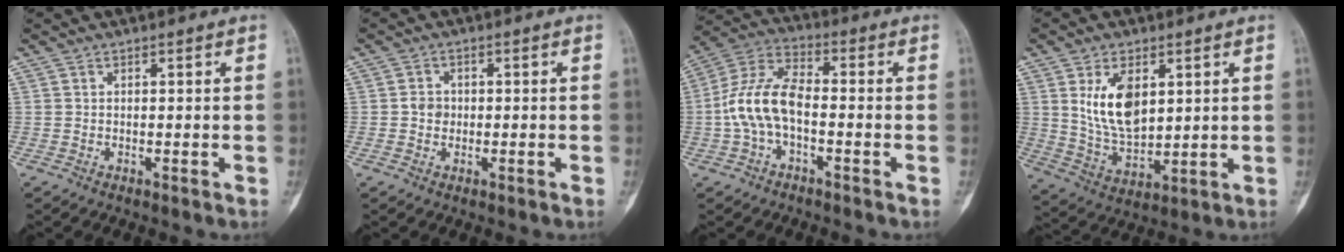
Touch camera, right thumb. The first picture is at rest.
{"total": 2.4, "force": [-0.2, 2.1, 1.1], "torque": [-0.007, 0.007, -0.008]}
{"total": 11.2, "force": [-1.9, 5.9, 9.3], "torque": [-0.191, 0.039, -0.045]}
{"total": 11.4, "force": [3.4, 6.4, 8.8], "torque": [-0.144, -0.021, 0.079]}